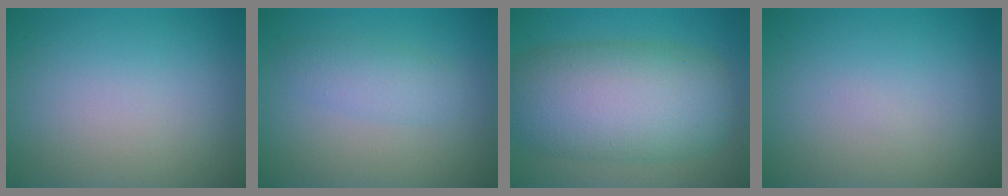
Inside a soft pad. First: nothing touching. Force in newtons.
{"total": 2.2, "press": 2.2, "slide": 0.1}
{"total": 10.7, "press": 10.7, "slide": 0.4}
{"total": 0.0}